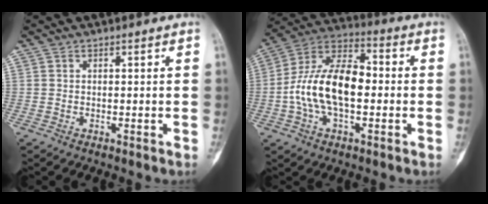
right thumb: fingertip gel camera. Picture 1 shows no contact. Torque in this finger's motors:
{"motor_torque": [0.39, 0.47, 1.49, -0.48, 0.39]}